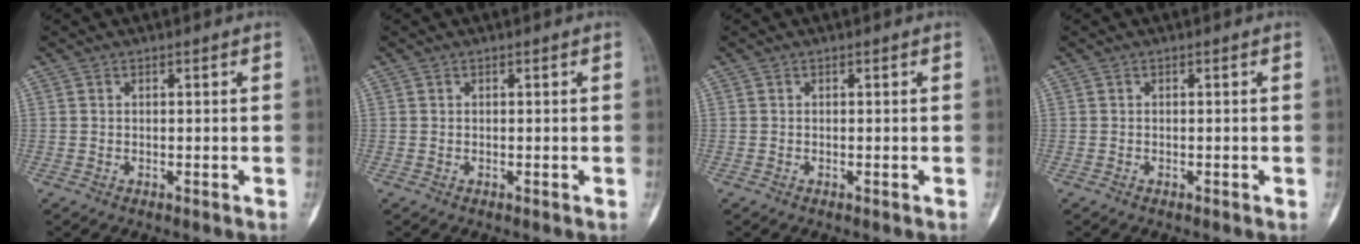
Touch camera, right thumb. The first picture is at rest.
{"total": 0.0}
{"total": 0.0}
{"total": 0.0}